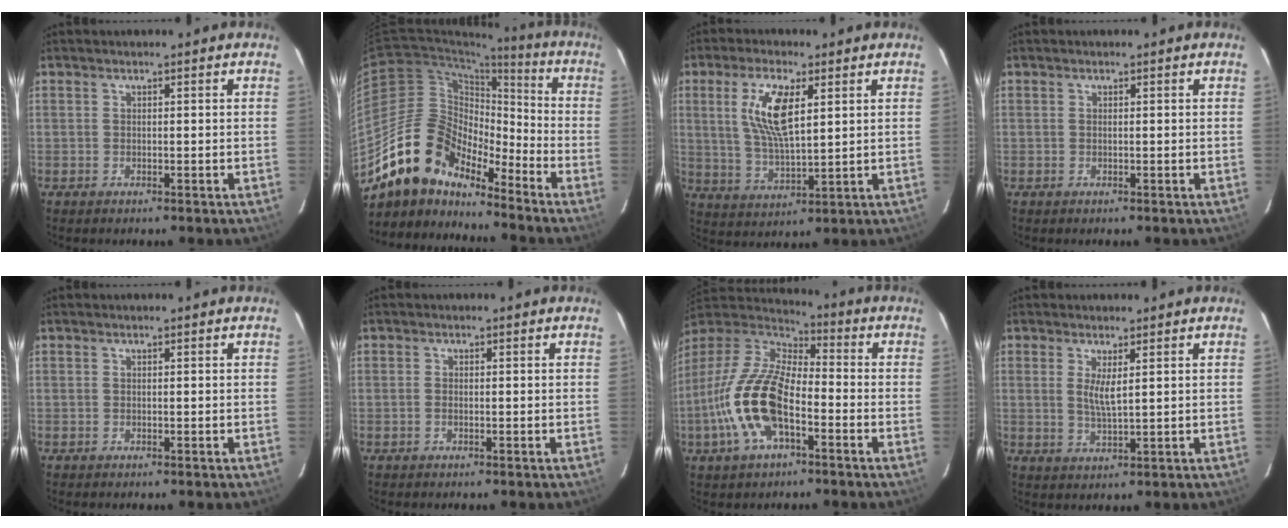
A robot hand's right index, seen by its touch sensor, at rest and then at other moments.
{"total": 16.1, "force": [-13.5, 6.6, 5.8], "torque": [-0.107, 0.018, -0.249]}
{"total": 10.5, "force": [3.4, 3.4, 9.4], "torque": [-0.185, 0.002, 0.071]}
{"total": 0.0}
{"total": 0.0}
{"total": 0.8, "force": [-0.3, 0.5, 0.5], "torque": [-0.013, 0.000, -0.007]}
{"total": 17.6, "force": [-6.2, 7.9, 14.5], "torque": [-0.302, -0.012, -0.124]}
{"total": 3.7, "force": [1.1, 0.7, 3.4], "torque": [-0.066, -0.008, 0.020]}